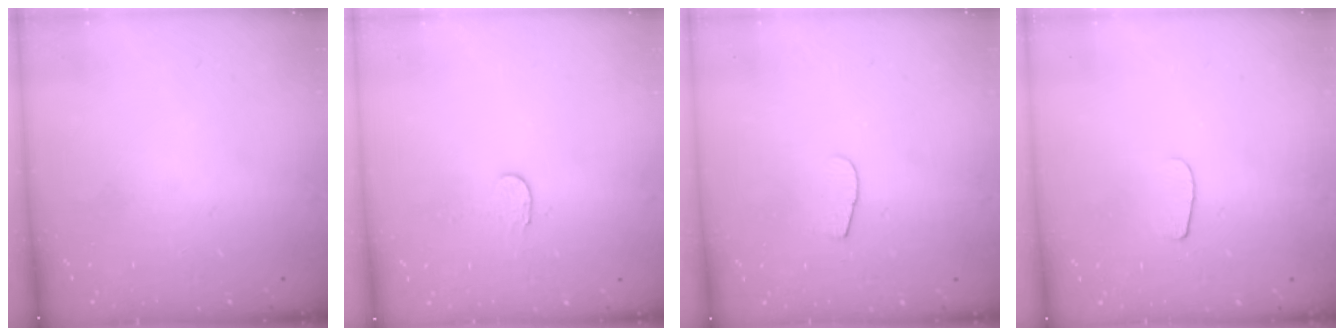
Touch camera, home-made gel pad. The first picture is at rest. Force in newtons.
{"total": 2.3, "press": 2.3, "slide": 0.2}
{"total": 5.2, "press": 5.2, "slide": 0.6}
{"total": 6.0, "press": 6.0, "slide": 0.6}